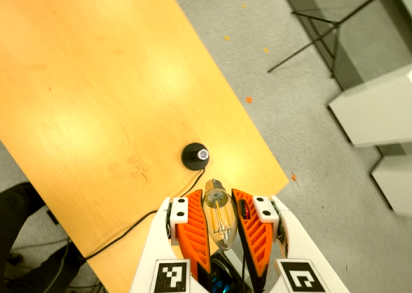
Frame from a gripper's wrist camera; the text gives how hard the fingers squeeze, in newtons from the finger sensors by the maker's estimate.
{"total": 20.2, "left": 22.0, "right": 18.3}